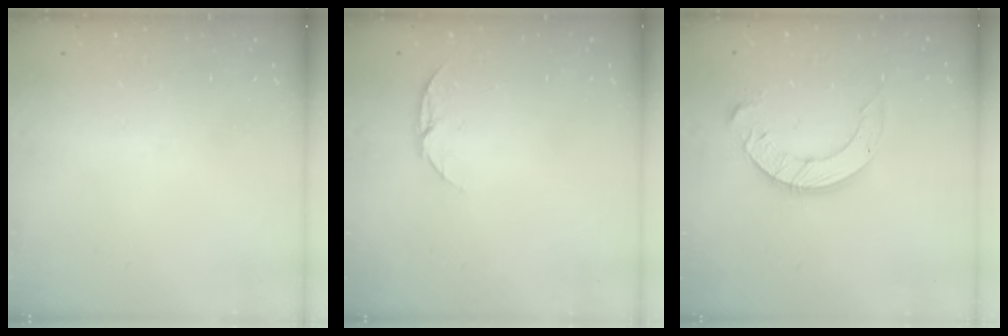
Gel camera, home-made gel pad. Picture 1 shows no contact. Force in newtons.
{"total": 6.9, "press": 6.9, "slide": 0.8}
{"total": 10.2, "press": 10.2, "slide": 1.0}